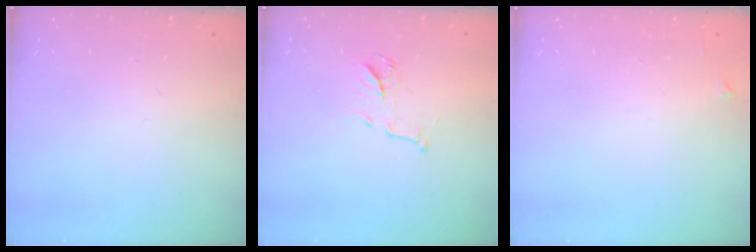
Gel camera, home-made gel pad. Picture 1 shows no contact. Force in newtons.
{"total": 9.0, "press": 9.0, "slide": 0.2}
{"total": 2.1, "press": 2.1, "slide": 0.3}